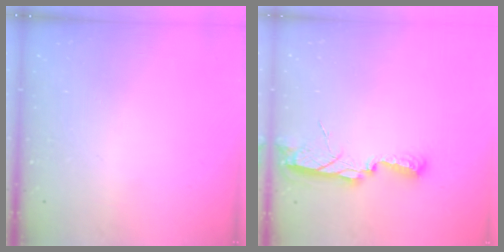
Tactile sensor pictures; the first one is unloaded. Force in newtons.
{"total": 7.5, "press": 7.5, "slide": 0.8}